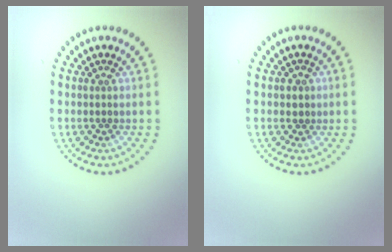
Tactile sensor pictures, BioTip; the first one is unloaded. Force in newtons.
{"total": 0.8, "press": 0.5, "slide": 0.6}